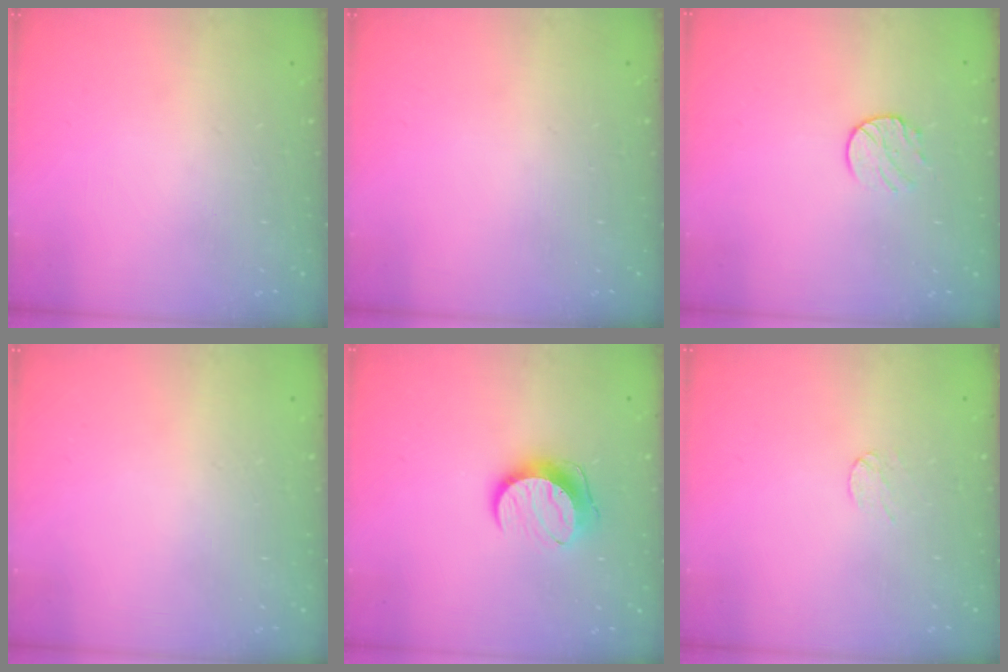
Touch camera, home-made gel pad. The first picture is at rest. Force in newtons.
{"total": 0.0}
{"total": 8.0, "press": 8.0, "slide": 0.8}
{"total": 0.5, "press": 0.5, "slide": 0.1}
{"total": 10.1, "press": 10.1, "slide": 0.5}
{"total": 2.6, "press": 2.5, "slide": 0.3}